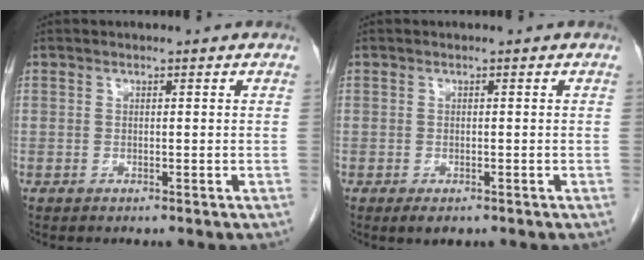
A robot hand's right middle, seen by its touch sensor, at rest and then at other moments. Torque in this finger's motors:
{"motor_torque": [0.56, -0.36, 0.05, 0.00]}